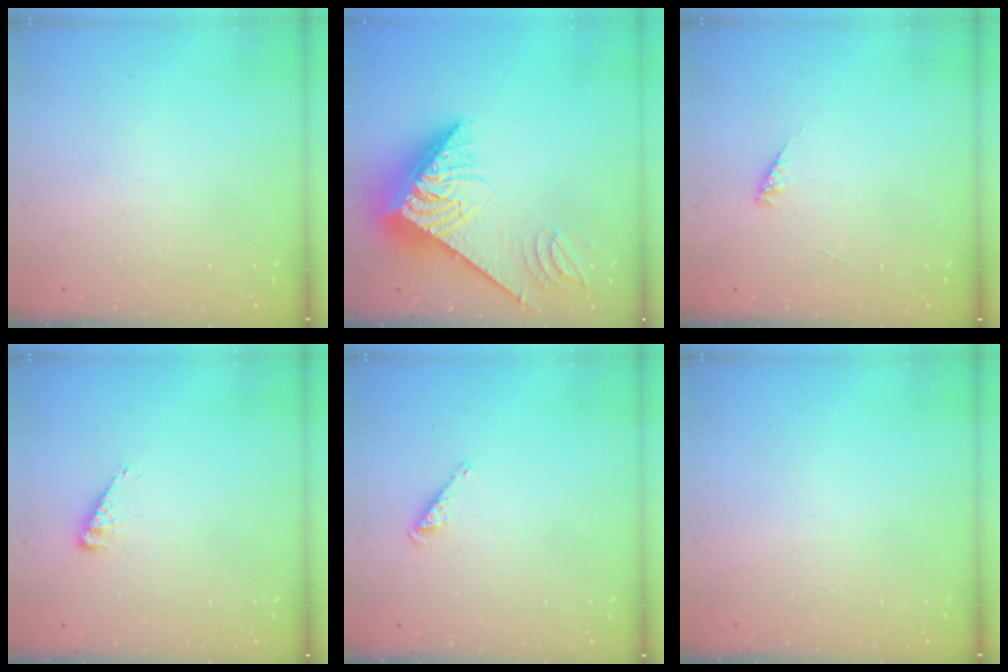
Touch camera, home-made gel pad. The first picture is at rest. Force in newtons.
{"total": 14.6, "press": 14.5, "slide": 1.5}
{"total": 2.8, "press": 2.7, "slide": 0.4}
{"total": 5.1, "press": 5.1, "slide": 0.5}
{"total": 2.8, "press": 2.8, "slide": 0.5}
{"total": 0.0}